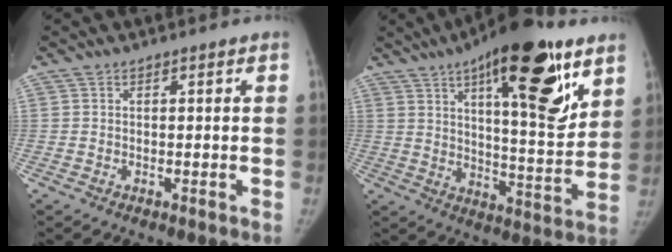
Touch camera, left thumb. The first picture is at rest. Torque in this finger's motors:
{"motor_torque": [3.05, 1.96, 2.13, -0.64, 0.54]}